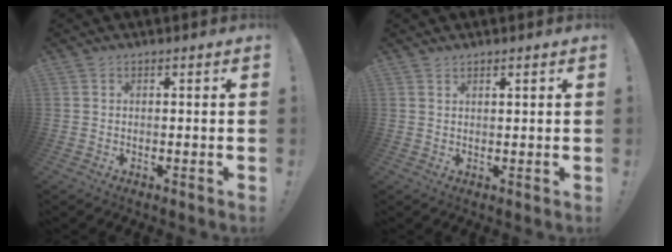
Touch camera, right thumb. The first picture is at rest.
{"total": 1.1, "force": [0.9, -0.1, 0.7], "torque": [-0.009, -0.003, 0.015]}